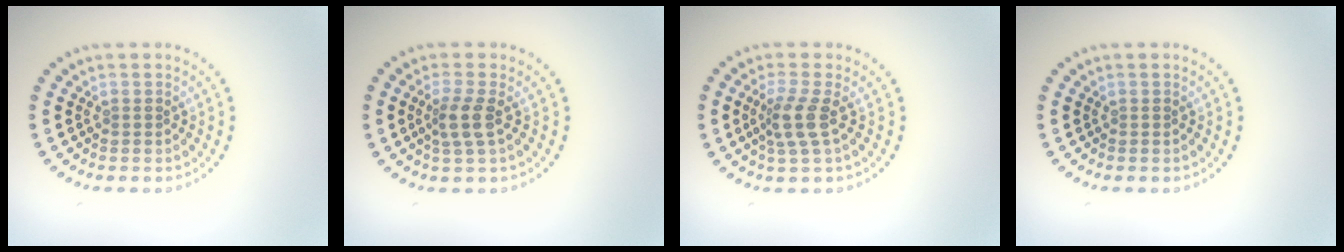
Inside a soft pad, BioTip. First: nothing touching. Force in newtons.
{"total": 2.3, "press": 1.9, "slide": 1.3}
{"total": 2.8, "press": 2.2, "slide": 1.8}
{"total": 0.0}